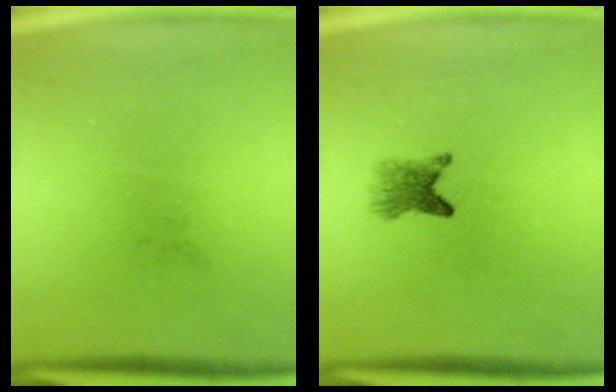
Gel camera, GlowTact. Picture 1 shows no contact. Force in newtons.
{"total": 2.9}